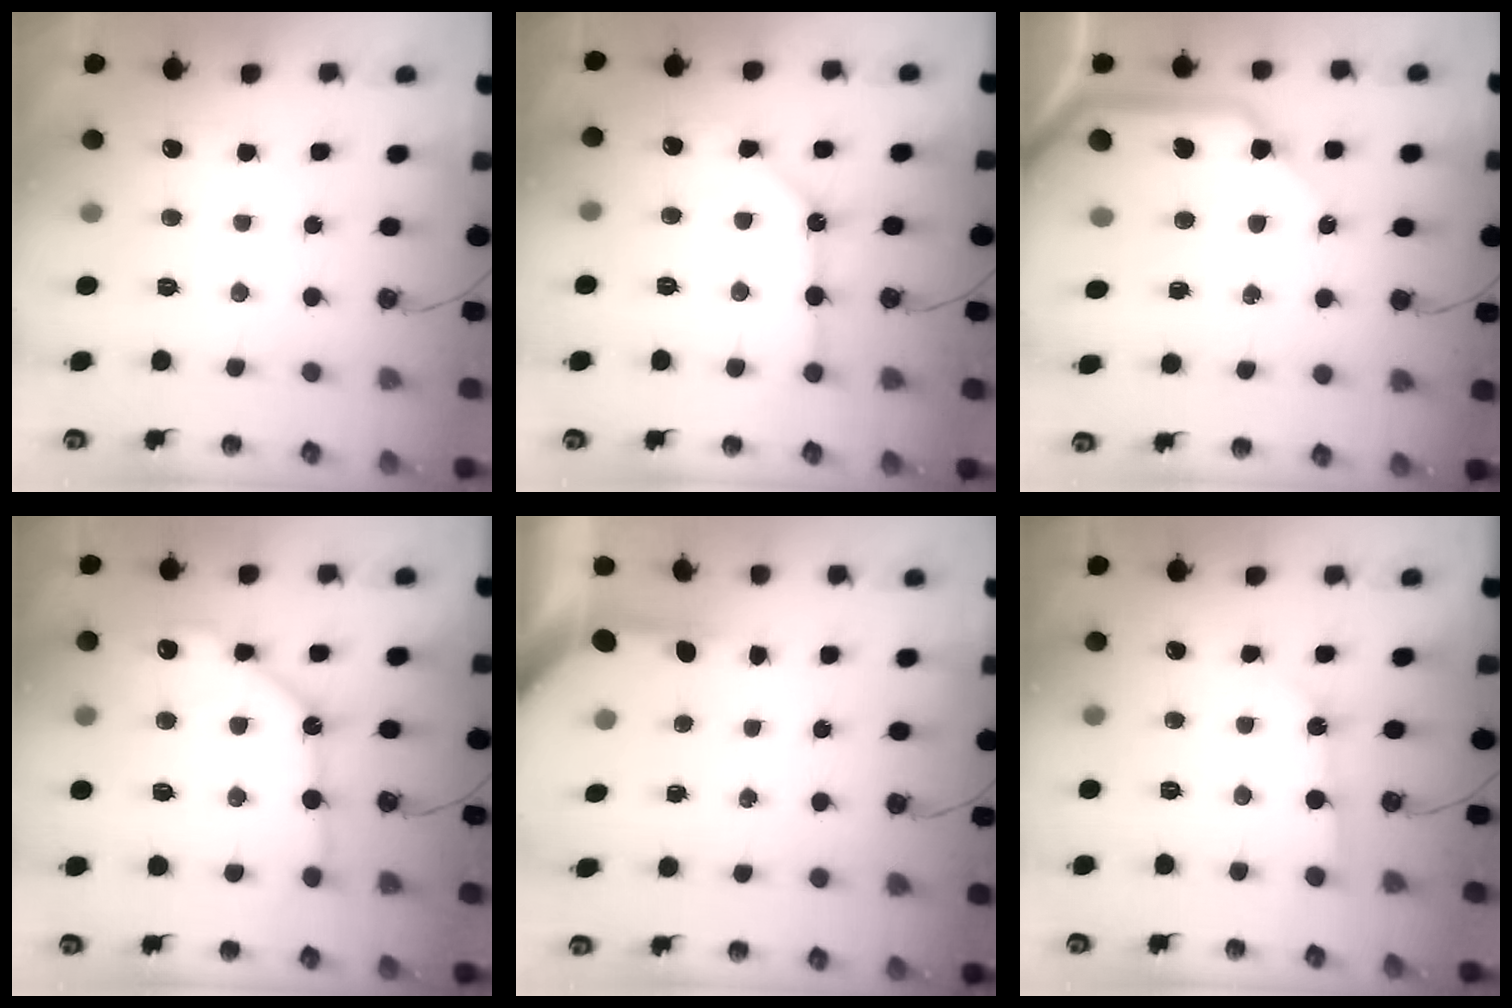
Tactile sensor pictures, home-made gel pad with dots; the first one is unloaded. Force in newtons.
{"total": 12.0, "press": 11.9, "slide": 1.3}
{"total": 15.8, "press": 15.7, "slide": 2.0}
{"total": 14.9, "press": 14.8, "slide": 1.7}
{"total": 3.4, "press": 3.4, "slide": 0.4}
{"total": 2.6, "press": 2.6, "slide": 0.4}